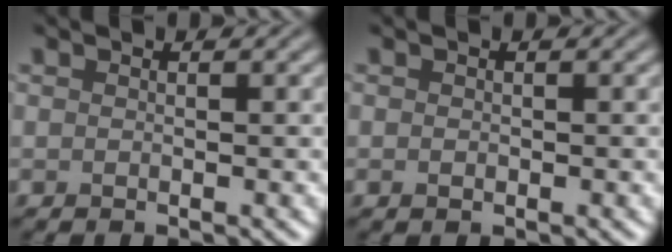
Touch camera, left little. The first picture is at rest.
{"total": 0.6, "force": [-0.1, 0.5, 0.3], "torque": [-0.005, -0.003, -0.001]}